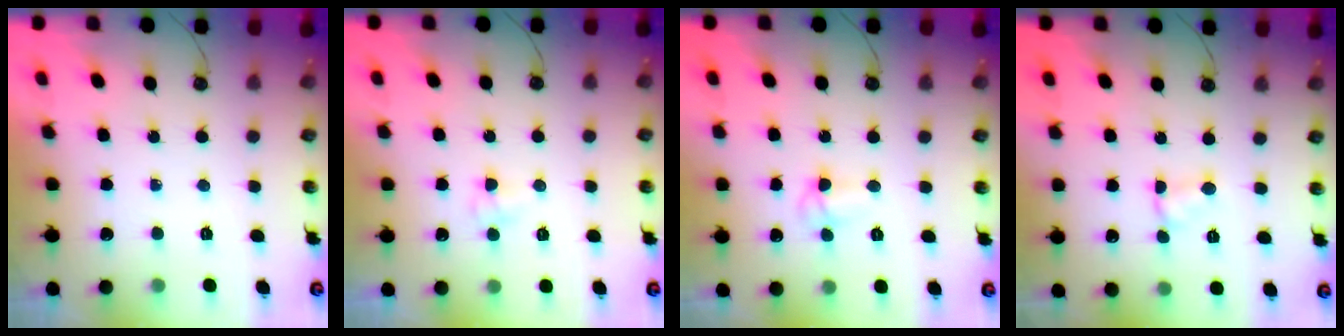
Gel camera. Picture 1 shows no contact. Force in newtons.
{"total": 3.6, "press": 3.5, "slide": 0.4}
{"total": 4.0, "press": 3.9, "slide": 0.7}
{"total": 2.4, "press": 2.4, "slide": 0.3}